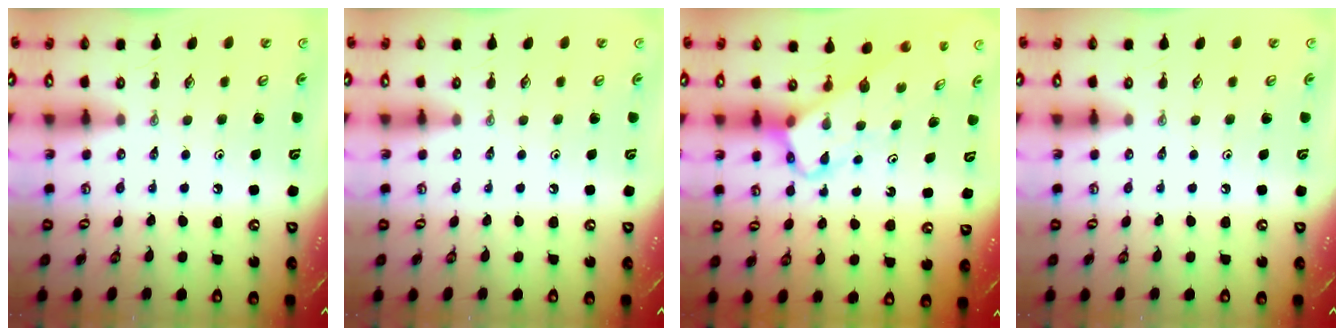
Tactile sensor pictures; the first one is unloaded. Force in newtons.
{"total": 0.0}
{"total": 3.9, "press": 3.9, "slide": 0.2}
{"total": 0.0}